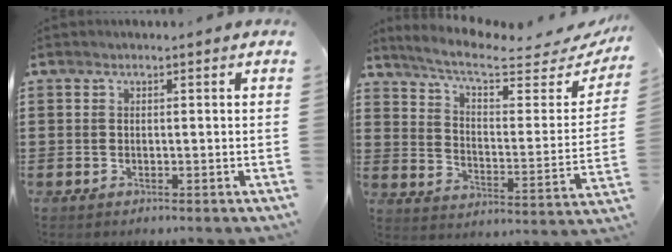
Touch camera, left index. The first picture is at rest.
{"total": 7.8, "force": [6.3, 0.8, 4.4], "torque": [-0.105, -0.042, 0.104]}